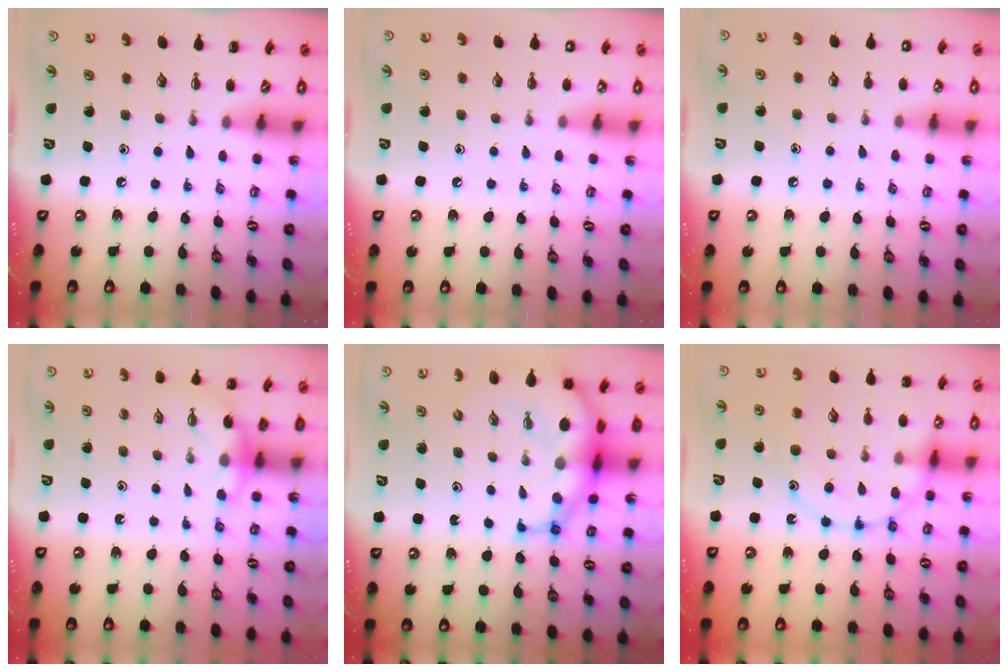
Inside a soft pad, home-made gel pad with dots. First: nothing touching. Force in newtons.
{"total": 2.1, "press": 2.0, "slide": 0.6}
{"total": 6.2, "press": 6.0, "slide": 1.7}
{"total": 4.6, "press": 4.5, "slide": 1.0}
{"total": 9.9, "press": 9.5, "slide": 2.8}
{"total": 15.1, "press": 15.0, "slide": 1.4}